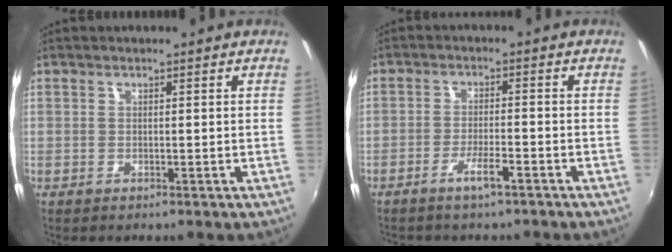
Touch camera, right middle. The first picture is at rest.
{"total": 3.7, "force": [-2.8, 0.5, 2.4], "torque": [-0.058, 0.001, -0.048]}